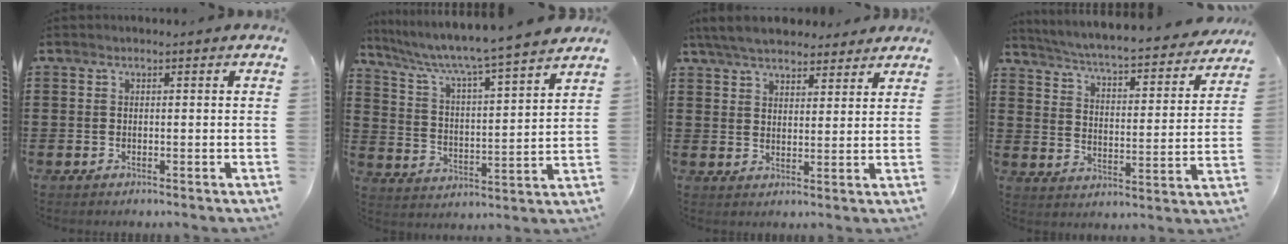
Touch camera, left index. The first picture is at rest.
{"total": 4.9, "force": [4.4, -0.5, 2.2], "torque": [-0.068, -0.043, 0.062]}
{"total": 6.1, "force": [5.5, 1.7, 2.0], "torque": [-0.057, -0.010, 0.104]}
{"total": 4.5, "force": [4.3, -0.4, 1.4], "torque": [-0.051, -0.040, 0.063]}